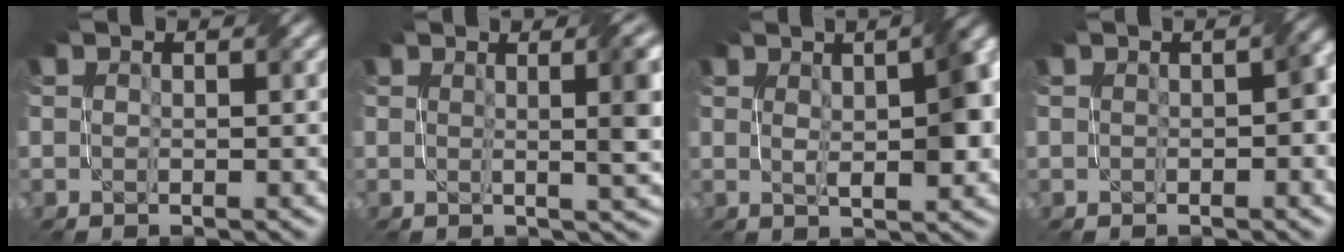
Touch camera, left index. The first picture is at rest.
{"total": 5.9, "force": [1.2, 1.7, 5.5], "torque": [-0.046, 0.008, 0.017]}
{"total": 7.2, "force": [1.1, 2.3, 6.7], "torque": [-0.087, 0.013, 0.019]}
{"total": 2.4, "force": [0.0, 1.2, 2.1], "torque": [-0.027, 0.008, 0.000]}